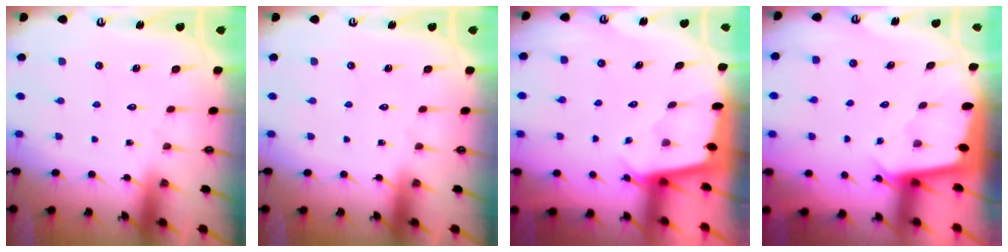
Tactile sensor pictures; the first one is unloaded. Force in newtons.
{"total": 0.0}
{"total": 1.9, "press": 1.9, "slide": 0.1}
{"total": 1.8, "press": 1.8, "slide": 0.1}